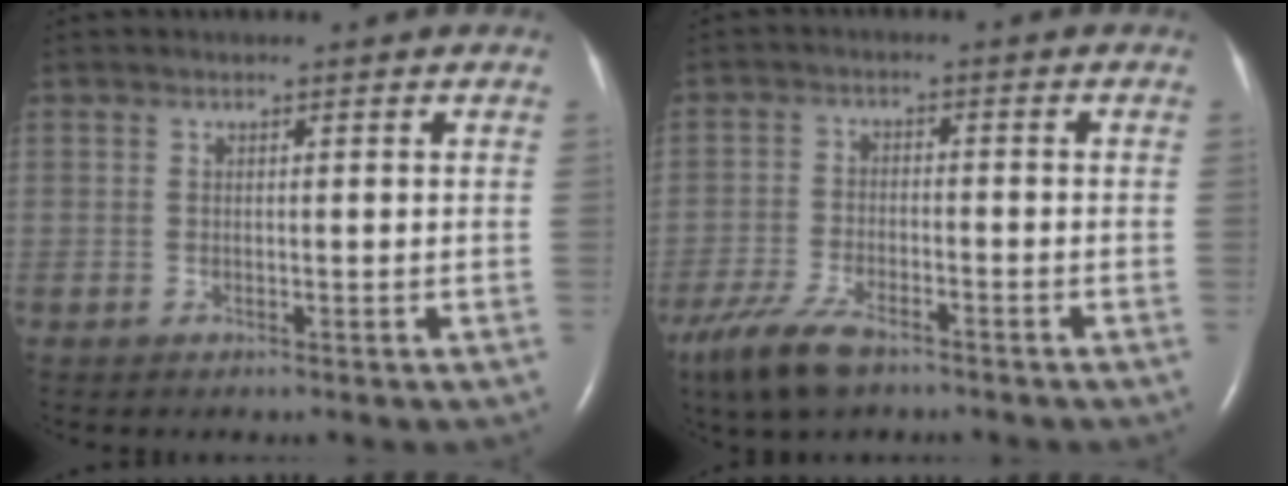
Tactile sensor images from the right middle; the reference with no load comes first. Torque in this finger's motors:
{"motor_torque": [0.76, -0.59, 0.14, 0.05]}